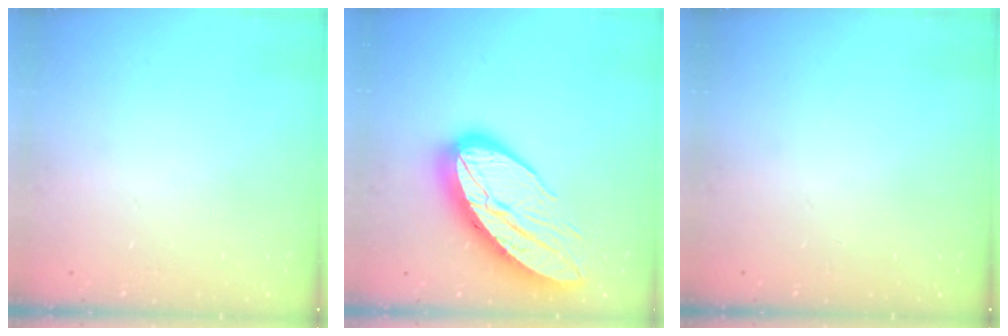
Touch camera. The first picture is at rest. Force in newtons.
{"total": 20.6, "press": 20.5, "slide": 1.8}
{"total": 0.0}